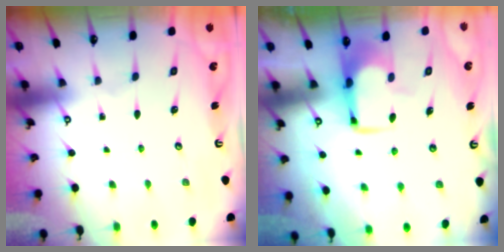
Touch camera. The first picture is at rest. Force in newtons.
{"total": 1.8, "press": 1.8, "slide": 0.4}